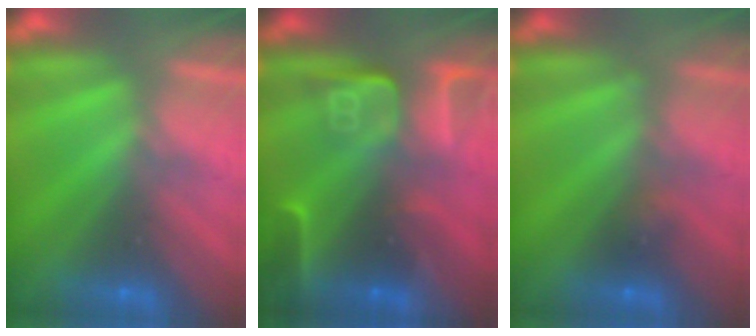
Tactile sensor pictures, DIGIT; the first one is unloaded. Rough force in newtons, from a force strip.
{"total": 7.9}
{"total": 2.3}